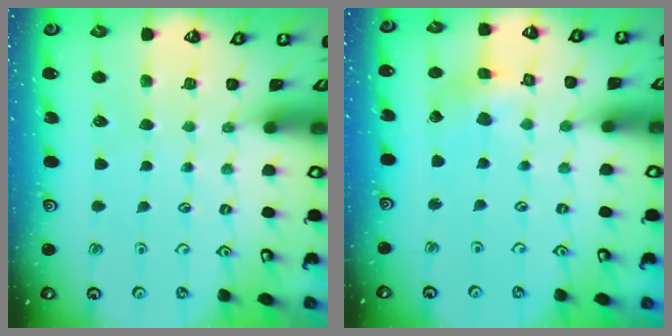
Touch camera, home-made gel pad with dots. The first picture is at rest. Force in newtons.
{"total": 3.7, "press": 3.7, "slide": 0.4}